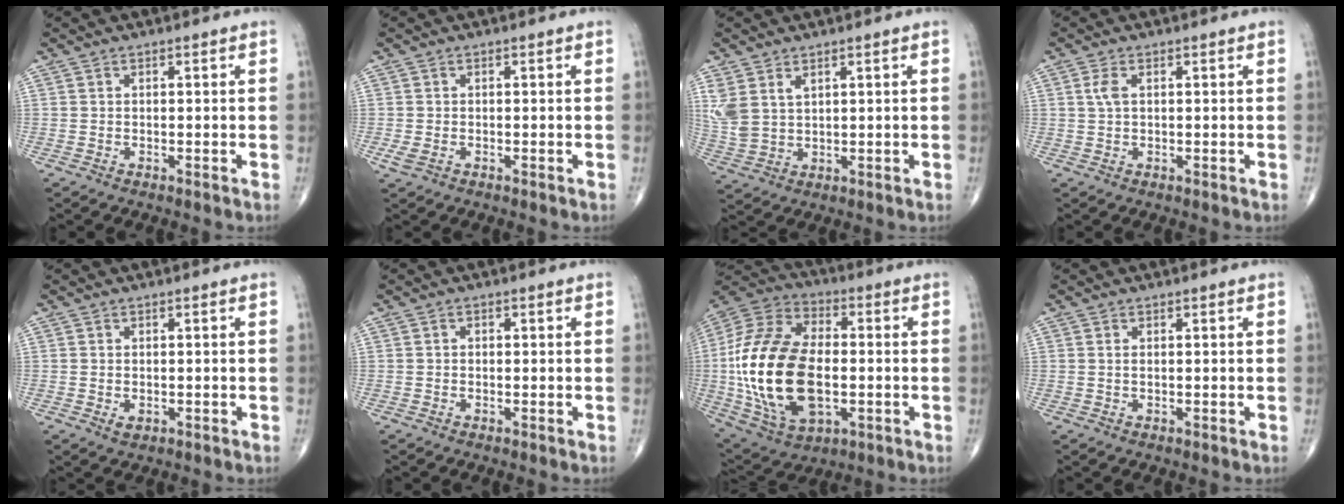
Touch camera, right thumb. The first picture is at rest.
{"total": 1.9, "force": [-0.6, 1.1, 1.3], "torque": [-0.035, -0.002, -0.011]}
{"total": 6.2, "force": [2.8, 3.7, 4.1], "torque": [-0.093, -0.006, 0.070]}
{"total": 2.2, "force": [0.6, 1.1, 1.8], "torque": [-0.045, 0.007, 0.012]}
{"total": 1.6, "force": [-0.3, 1.2, 1.0], "torque": [-0.013, -0.001, -0.001]}
{"total": 0.6, "force": [0.0, 0.5, 0.3], "torque": [-0.001, 0.001, -0.004]}
{"total": 26.6, "force": [-2.3, 15.2, 21.7], "torque": [-0.443, 0.005, -0.029]}
{"total": 0.6, "force": [0.1, 0.2, 0.5], "torque": [-0.014, 0.001, 0.004]}